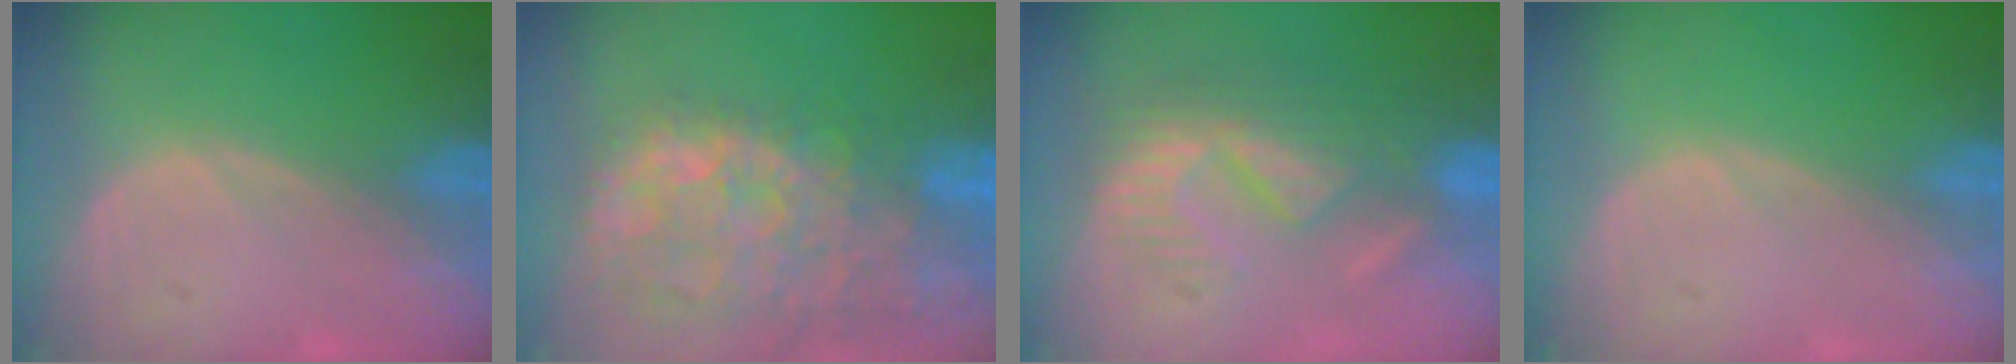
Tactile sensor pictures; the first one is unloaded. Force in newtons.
{"total": 14.9, "press": 12.0, "slide": 8.8}
{"total": 8.9, "press": 8.1, "slide": 3.6}
{"total": 0.0}